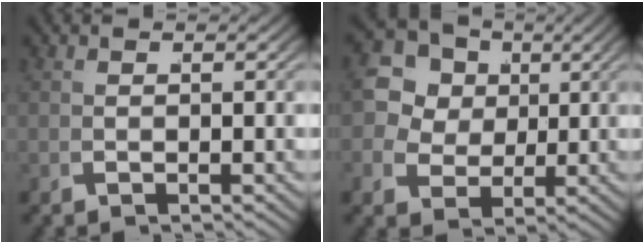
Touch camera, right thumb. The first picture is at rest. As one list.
[{"total": 10.9, "force": [2.8, 9.1, 5.3], "torque": [-0.114, -0.013, 0.040]}]